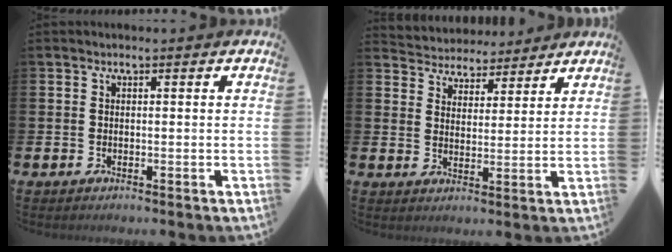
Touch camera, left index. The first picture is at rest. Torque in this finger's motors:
{"motor_torque": [1.07, -1.07, 0.40, 0.04]}